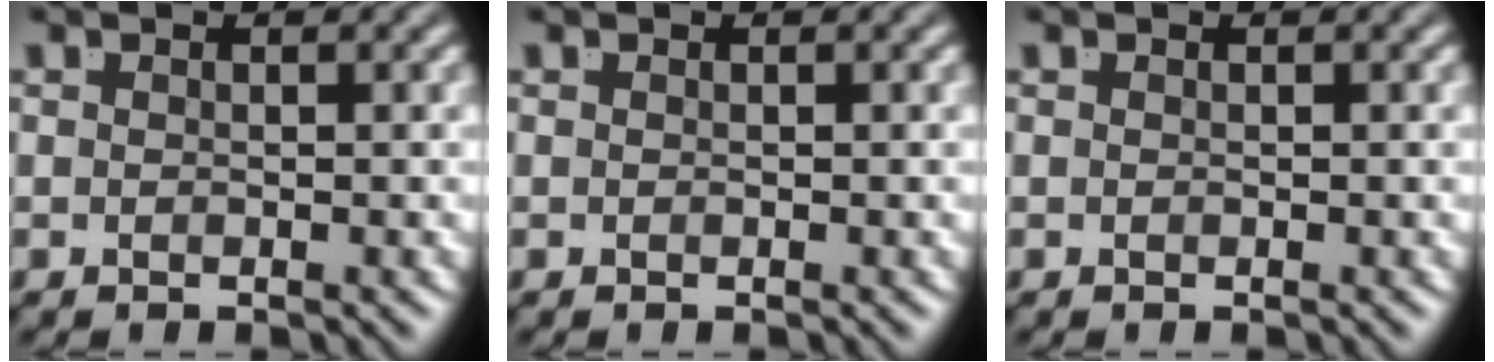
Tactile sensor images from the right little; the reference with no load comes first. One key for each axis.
{"total": 0.0}
{"total": 0.0}